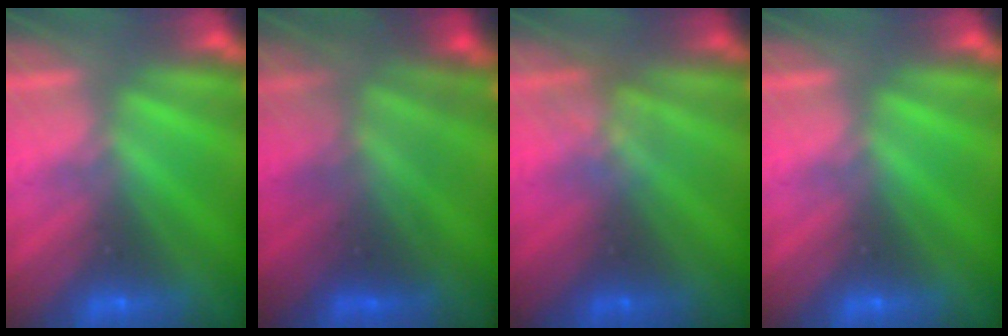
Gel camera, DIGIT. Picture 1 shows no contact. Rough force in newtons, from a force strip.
{"total": 4.9}
{"total": 2.7}
{"total": 0.0}